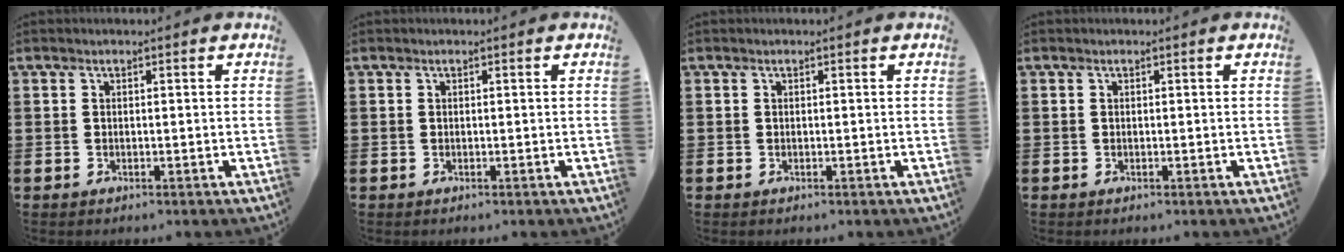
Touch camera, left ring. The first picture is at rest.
{"total": 0.0}
{"total": 0.0}
{"total": 0.0}